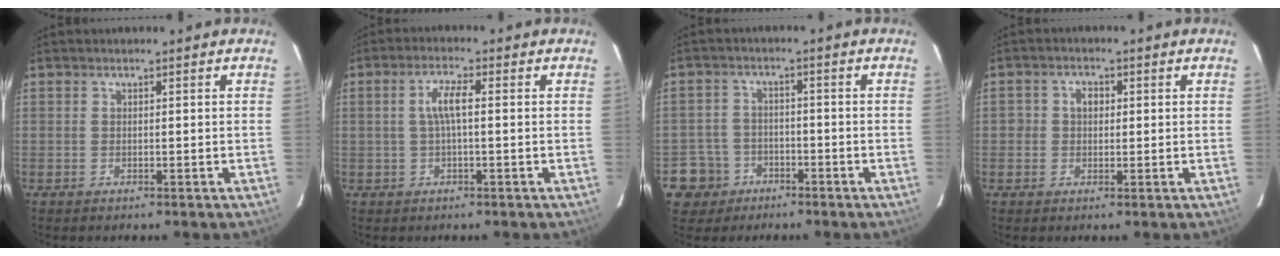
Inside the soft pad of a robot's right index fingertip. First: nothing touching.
{"total": 4.0, "force": [0.2, 0.6, 3.9], "torque": [-0.075, 0.007, 0.005]}
{"total": 6.4, "force": [-3.2, 5.5, 0.7], "torque": [-0.030, 0.021, -0.051]}
{"total": 2.8, "force": [-0.1, 2.5, 1.2], "torque": [-0.019, 0.009, -0.002]}